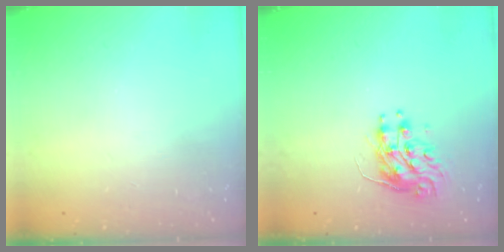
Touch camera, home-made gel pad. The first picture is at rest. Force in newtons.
{"total": 8.8, "press": 8.8, "slide": 0.3}